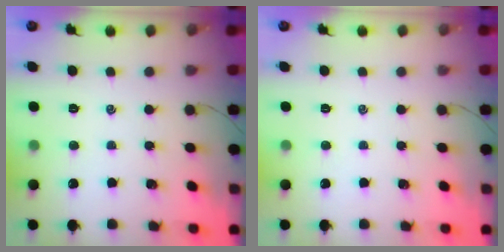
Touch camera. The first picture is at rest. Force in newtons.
{"total": 0.0}